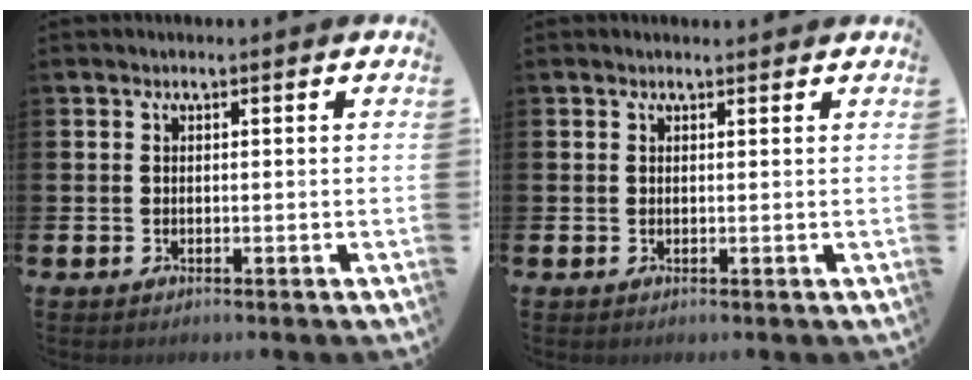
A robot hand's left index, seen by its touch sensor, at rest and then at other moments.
{"total": 0.5, "force": [0.5, 0.1, 0.2], "torque": [0.006, -0.003, 0.007]}